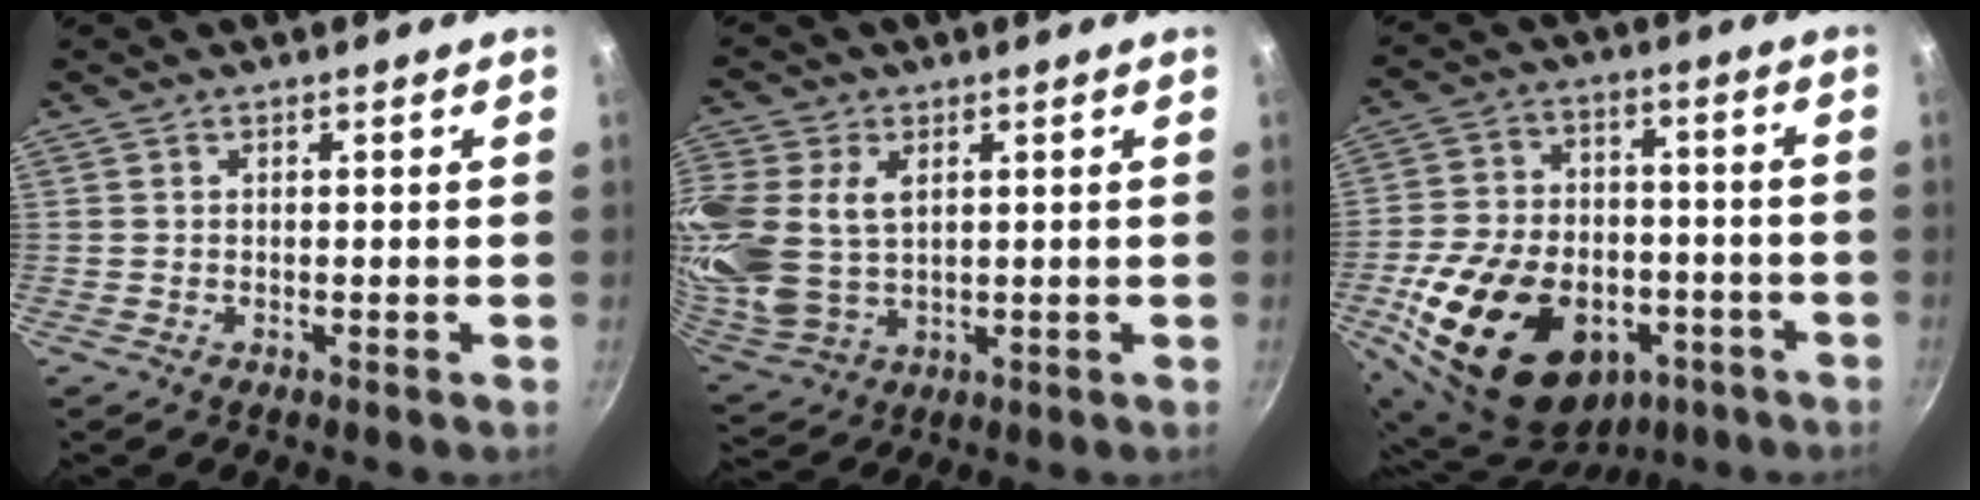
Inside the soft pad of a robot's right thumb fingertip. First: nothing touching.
{"total": 16.9, "force": [3.4, 12.0, 11.4], "torque": [-0.267, -0.005, 0.078]}
{"total": 26.5, "force": [-9.6, 17.9, 17.1], "torque": [-0.287, 0.046, -0.140]}